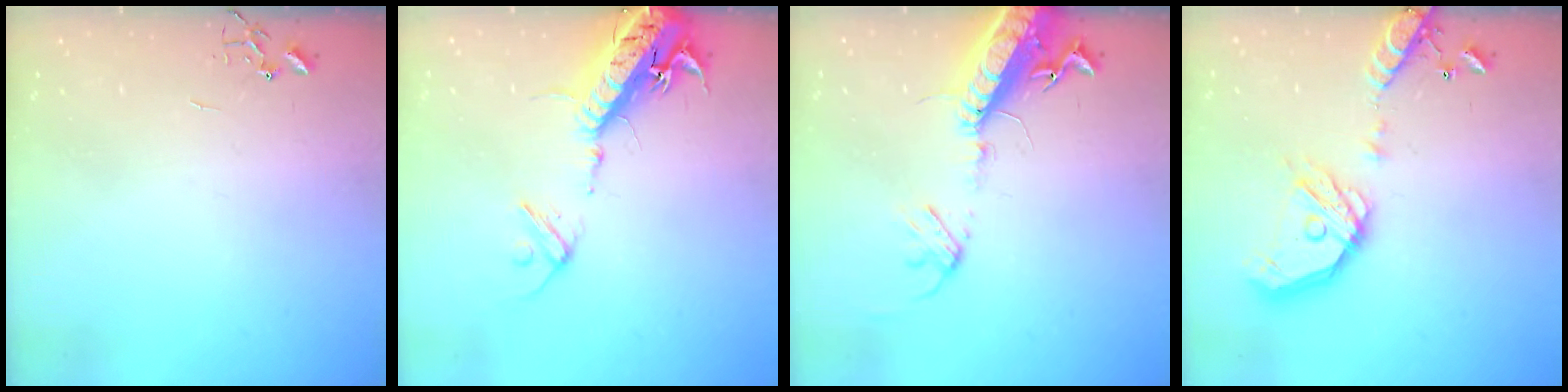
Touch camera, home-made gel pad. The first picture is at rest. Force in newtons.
{"total": 18.2, "press": 17.7, "slide": 4.1}
{"total": 17.4, "press": 16.9, "slide": 4.1}
{"total": 18.1, "press": 17.8, "slide": 3.3}